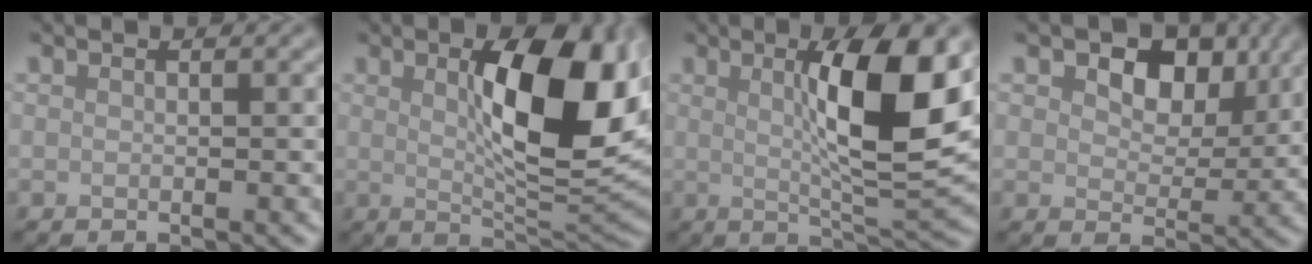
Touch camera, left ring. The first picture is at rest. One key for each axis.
{"total": 11.1, "fx": 2.1, "fy": 4.1, "fz": 10.1, "tx": -0.148, "ty": 0.001, "tz": 0.039}
{"total": 8.7, "fx": 1.9, "fy": 1.8, "fz": 8.3, "tx": -0.121, "ty": -0.007, "tz": 0.035}
{"total": 6.3, "fx": 2.7, "fy": 4.1, "fz": 4.0, "tx": -0.067, "ty": -0.007, "tz": 0.034}